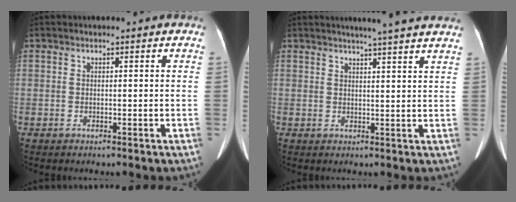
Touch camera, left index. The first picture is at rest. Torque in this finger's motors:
{"motor_torque": [-0.49, -0.62, -0.12, -0.05]}